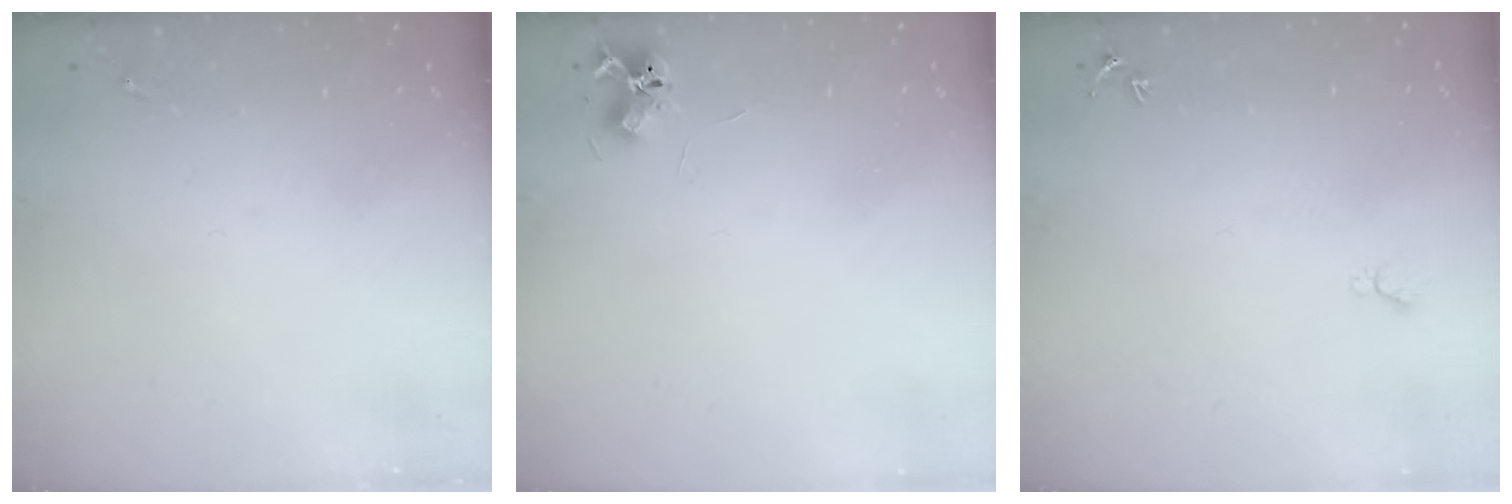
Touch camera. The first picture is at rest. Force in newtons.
{"total": 6.5, "press": 6.5, "slide": 0.8}
{"total": 4.8, "press": 4.8, "slide": 0.6}